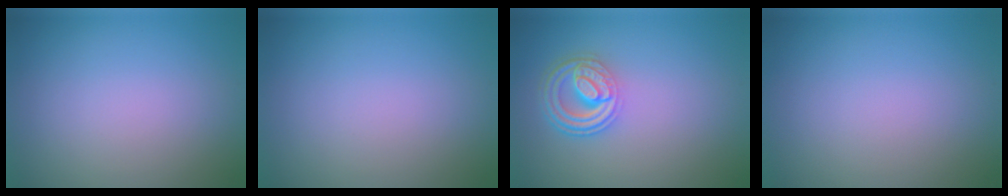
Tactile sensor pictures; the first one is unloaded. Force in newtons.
{"total": 0.0}
{"total": 4.5, "press": 3.4, "slide": 3.0}
{"total": 0.0}